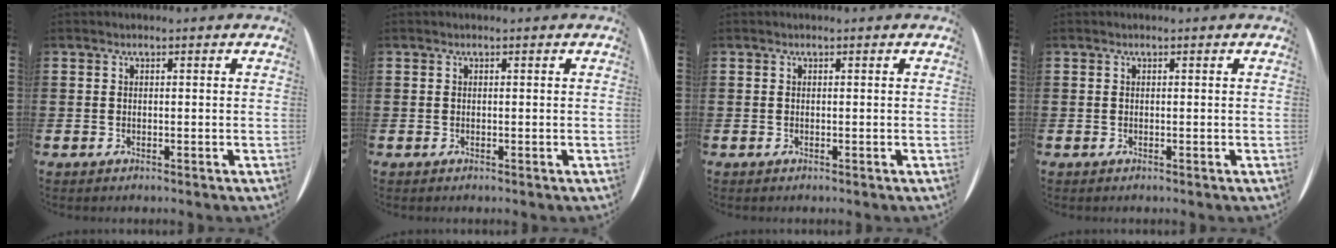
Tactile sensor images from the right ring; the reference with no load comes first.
{"total": 0.0}
{"total": 0.0}
{"total": 0.0}